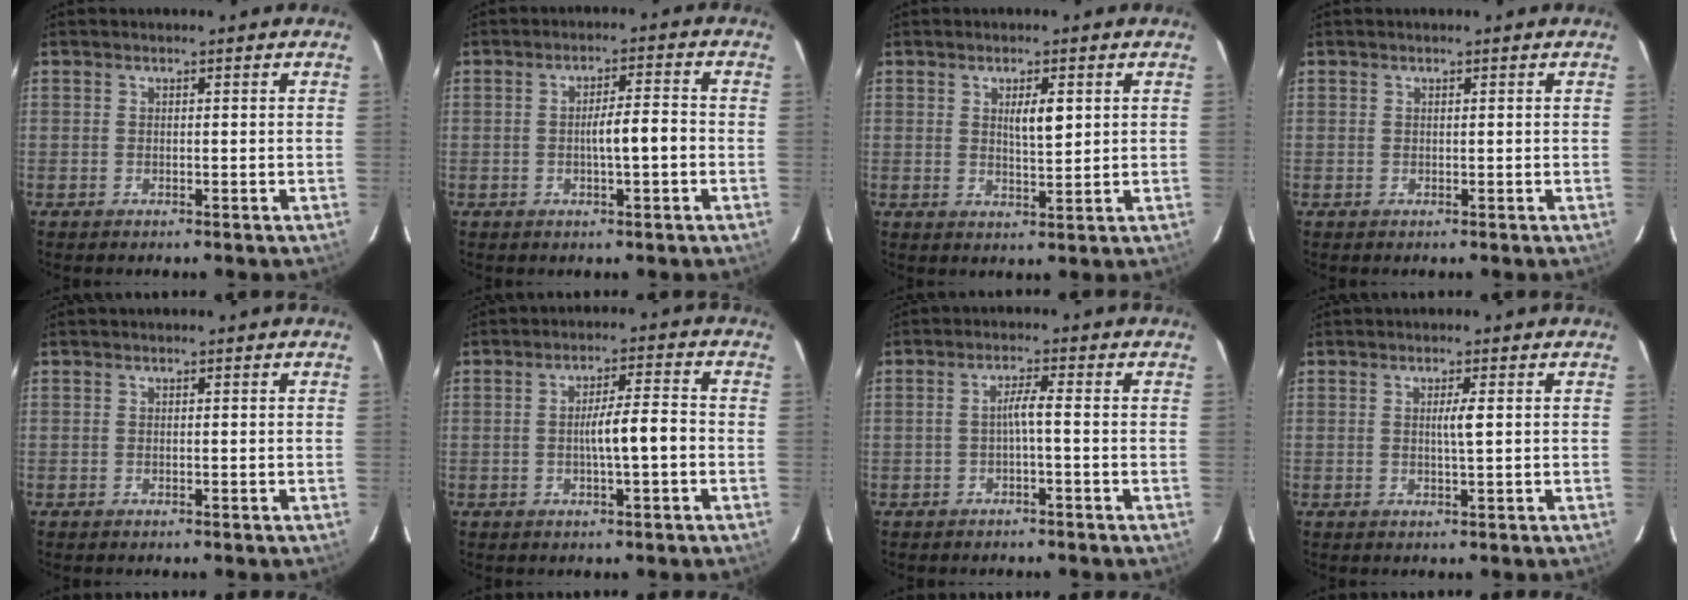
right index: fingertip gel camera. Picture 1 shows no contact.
{"total": 4.7, "force": [-0.9, 0.5, 4.6], "torque": [-0.077, 0.007, -0.013]}
{"total": 3.7, "force": [1.2, 0.8, 3.4], "torque": [-0.056, -0.004, 0.021]}
{"total": 0.0}
{"total": 0.0}
{"total": 5.7, "force": [-1.0, 0.4, 5.6], "torque": [-0.096, 0.009, -0.016]}
{"total": 2.6, "force": [-0.5, -0.1, 2.5], "torque": [-0.044, 0.006, -0.010]}
{"total": 1.6, "force": [0.2, -0.3, 1.5], "torque": [-0.029, -0.001, 0.002]}